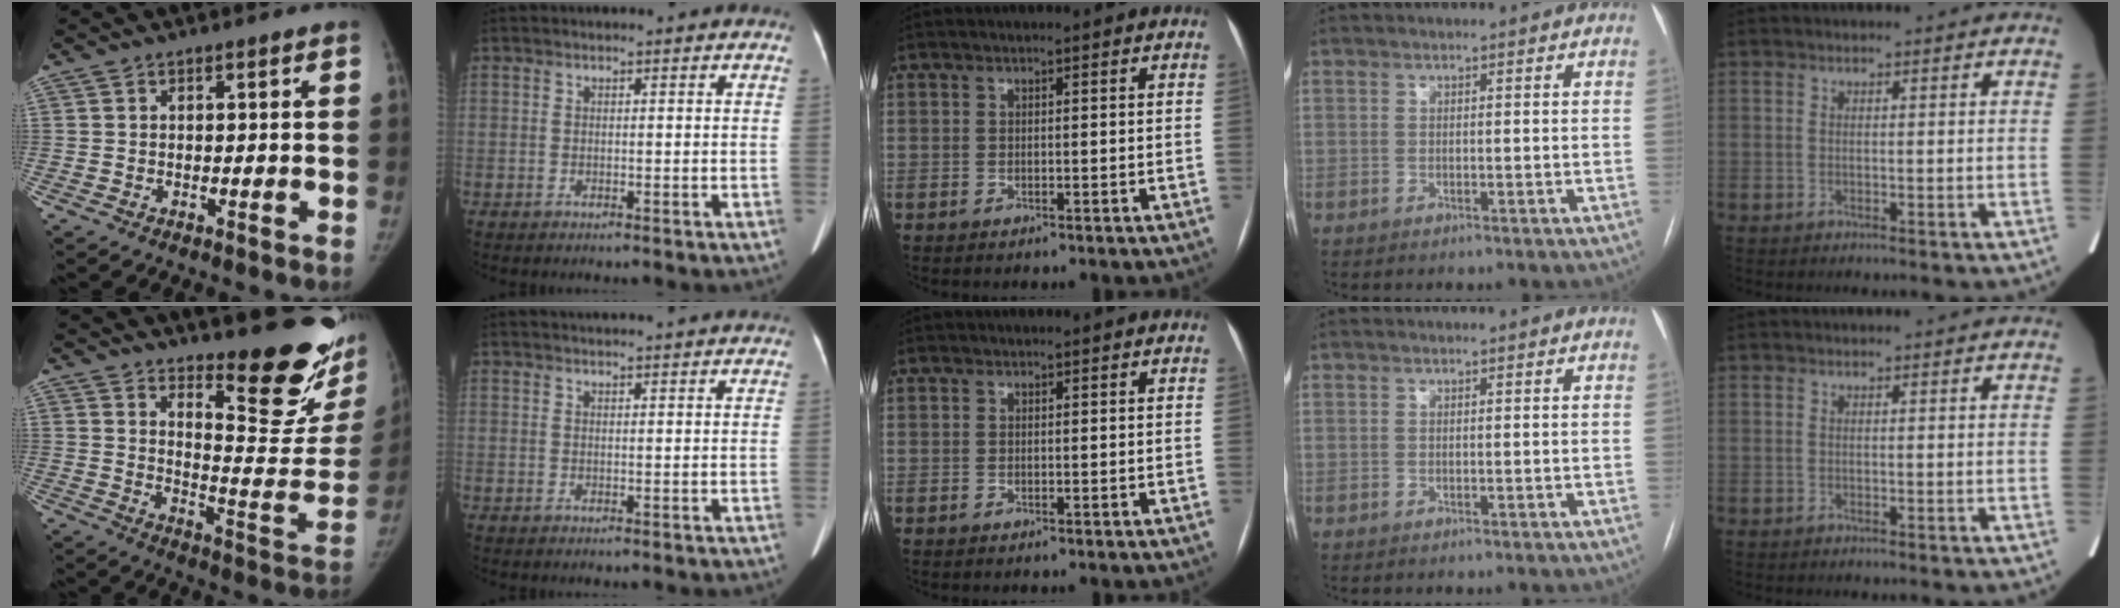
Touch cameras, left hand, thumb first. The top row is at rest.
{"thumb": {"total": 20.7, "force": [14.2, 5.5, 14.0], "torque": [-0.155, -0.129, 0.198]}, "index": {"total": 7.8, "force": [7.4, 0.2, 2.4], "torque": [-0.031, 0.029, 0.082]}}